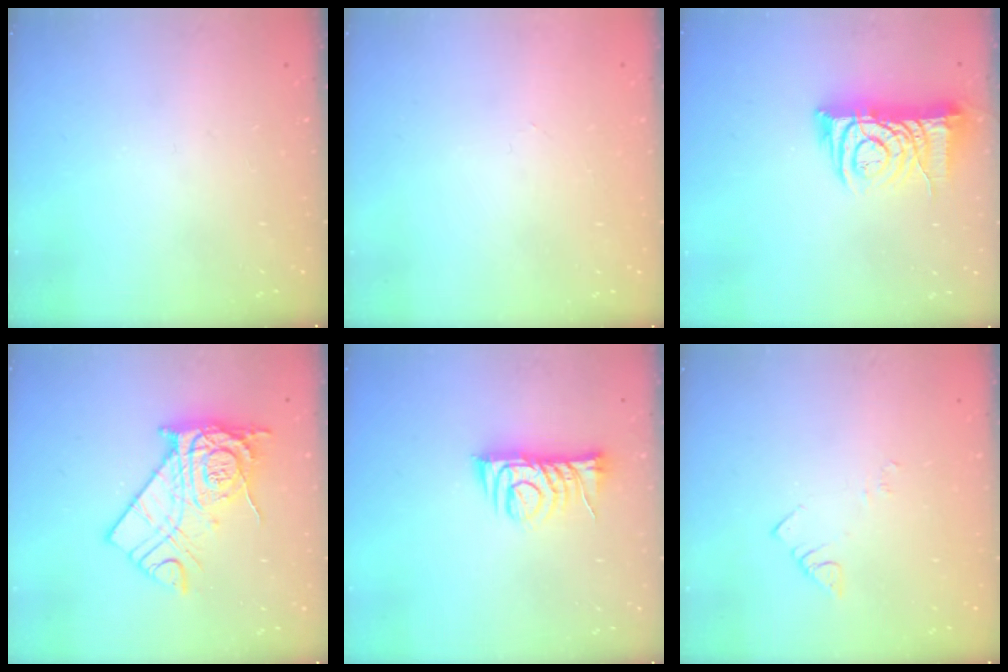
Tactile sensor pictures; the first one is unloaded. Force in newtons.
{"total": 0.0}
{"total": 9.4, "press": 9.4, "slide": 1.2}
{"total": 15.7, "press": 15.6, "slide": 1.7}
{"total": 7.9, "press": 7.9, "slide": 0.6}
{"total": 3.8, "press": 3.8, "slide": 0.3}